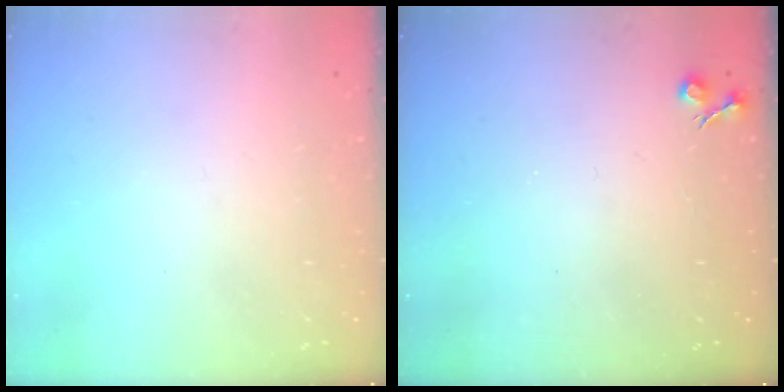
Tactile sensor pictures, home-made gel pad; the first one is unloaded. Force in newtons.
{"total": 4.1, "press": 4.0, "slide": 0.6}